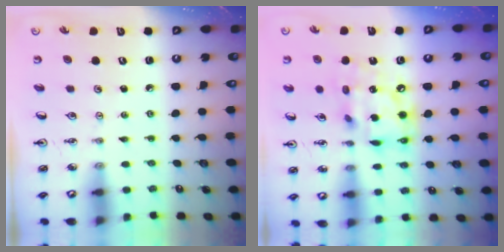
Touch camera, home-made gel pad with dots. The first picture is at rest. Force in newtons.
{"total": 14.7, "press": 14.6, "slide": 1.2}